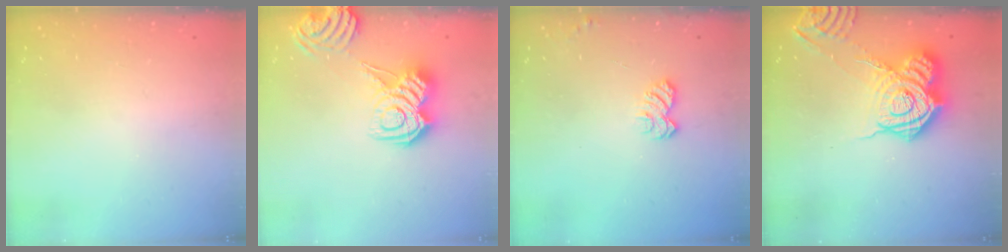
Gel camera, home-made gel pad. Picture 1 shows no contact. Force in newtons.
{"total": 11.2, "press": 11.1, "slide": 0.8}
{"total": 5.5, "press": 5.4, "slide": 0.5}
{"total": 18.8, "press": 18.7, "slide": 1.5}